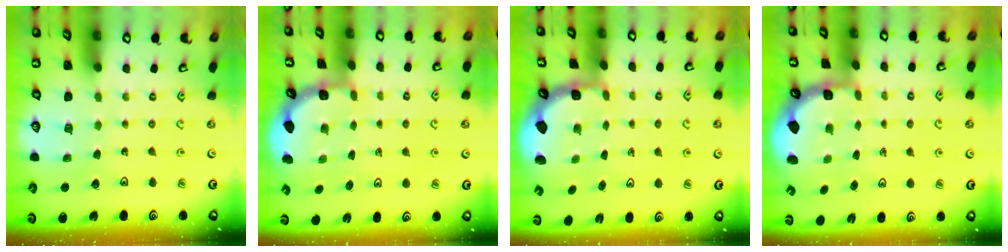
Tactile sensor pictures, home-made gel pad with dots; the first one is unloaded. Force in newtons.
{"total": 2.1, "press": 2.1, "slide": 0.2}
{"total": 1.2, "press": 1.1, "slide": 0.4}
{"total": 1.3, "press": 1.2, "slide": 0.4}